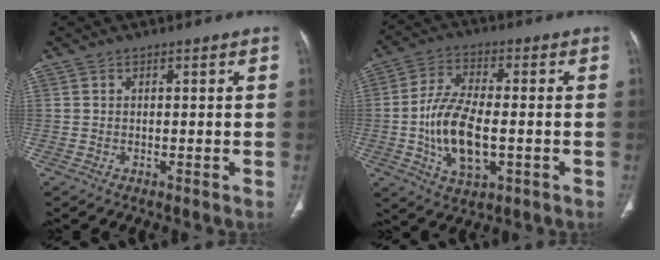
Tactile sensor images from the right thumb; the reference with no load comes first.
{"total": 12.9, "force": [-2.1, 6.2, 11.0], "torque": [-0.210, 0.006, -0.037]}